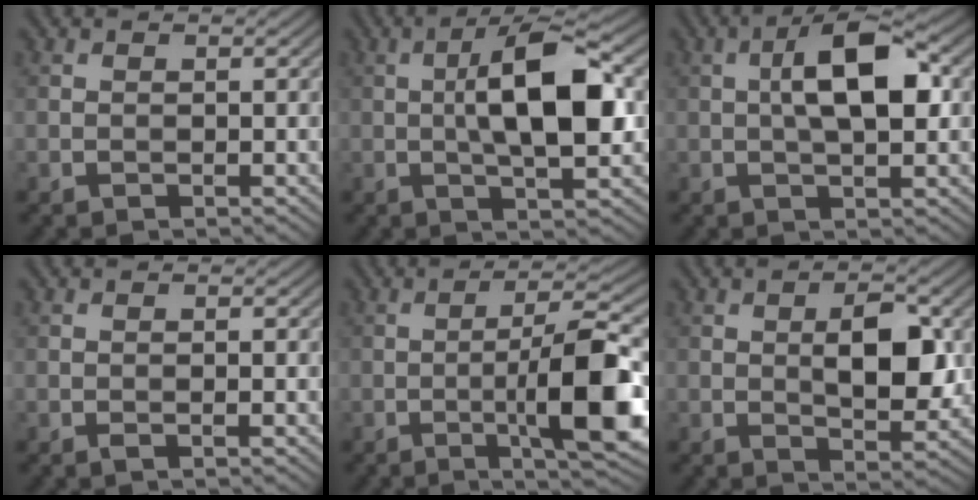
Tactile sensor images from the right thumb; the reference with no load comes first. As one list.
[{"total": 10.9, "force": [0.5, 3.4, 10.3], "torque": [-0.163, 0.011, 0.003]}, {"total": 8.8, "force": [1.0, 3.2, 8.1], "torque": [-0.136, 0.018, 0.009]}, {"total": 1.1, "force": [-0.3, 0.1, 1.0], "torque": [-0.018, -0.001, -0.007]}, {"total": 11.1, "force": [-2.7, 2.0, 10.6], "torque": [-0.161, 0.007, -0.048]}, {"total": 6.6, "force": [0.7, 2.9, 5.9], "torque": [-0.094, -0.002, 0.013]}]